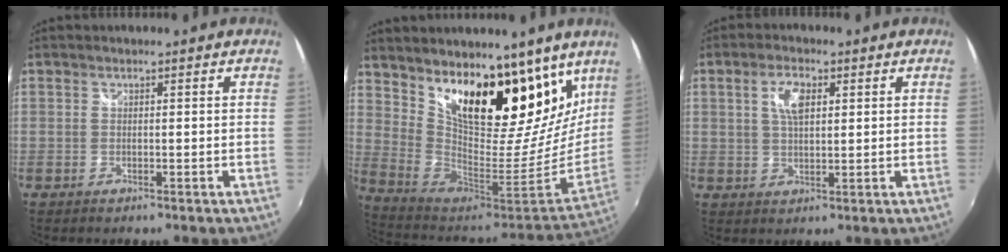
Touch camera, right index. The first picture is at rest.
{"total": 26.5, "force": [16.6, 11.8, 16.9], "torque": [-0.283, -0.005, 0.296]}
{"total": 5.2, "force": [1.7, 2.4, 4.2], "torque": [-0.078, 0.007, 0.032]}